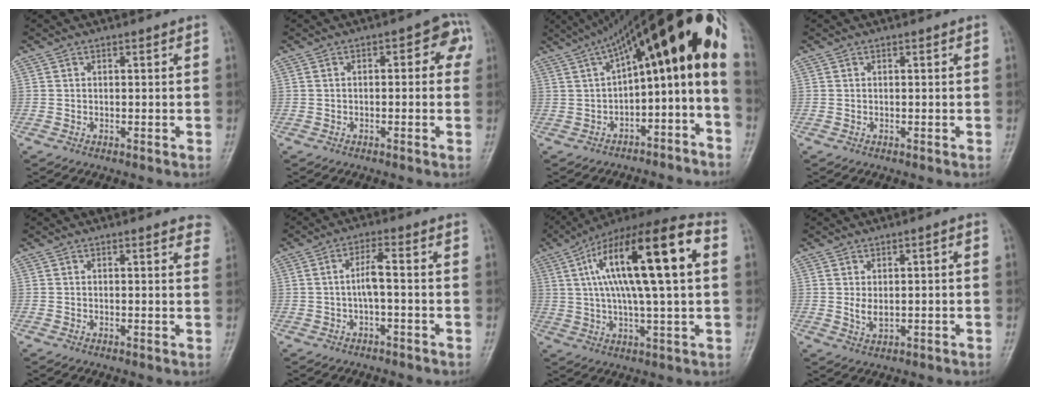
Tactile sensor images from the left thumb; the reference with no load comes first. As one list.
[{"total": 4.9, "force": [0.6, 2.7, 4.1], "torque": [-0.022, 0.026, -0.003]}, {"total": 20.8, "force": [-0.6, 6.9, 19.6], "torque": [-0.256, 0.102, 0.000]}, {"total": 0.0}, {"total": 4.1, "force": [3.4, 1.3, 1.9], "torque": [-0.001, -0.009, 0.025]}, {"total": 3.5, "force": [-0.6, 0.6, 3.4], "torque": [-0.068, 0.021, -0.010]}, {"total": 23.8, "force": [5.4, 6.3, 22.3], "torque": [-0.381, 0.029, 0.082]}, {"total": 3.7, "force": [0.1, 1.8, 3.2], "torque": [-0.051, 0.003, 0.006]}]